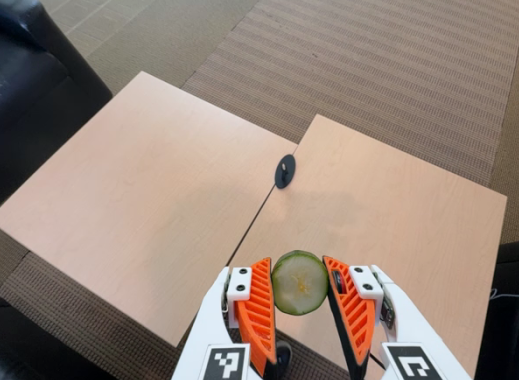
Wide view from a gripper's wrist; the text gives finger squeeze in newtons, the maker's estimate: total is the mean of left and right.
{"total": 10.7, "left": 10.7, "right": 10.7}